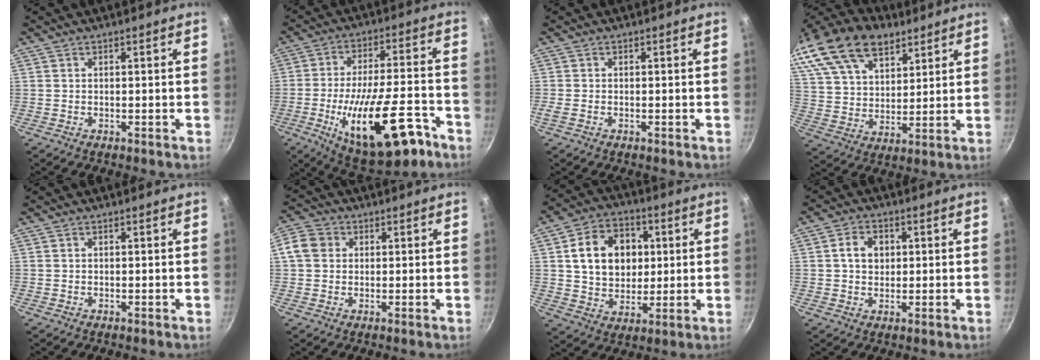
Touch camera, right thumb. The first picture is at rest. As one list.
[{"total": 21.8, "force": [-9.8, 8.4, 17.6], "torque": [-0.258, 0.041, -0.141]}, {"total": 1.2, "force": [-0.6, 0.5, 0.9], "torque": [-0.027, 0.002, -0.017]}, {"total": 26.3, "force": [16.0, 15.1, 14.4], "torque": [-0.304, 0.006, 0.288]}, {"total": 0.0}, {"total": 7.3, "force": [1.3, 6.3, 3.4], "torque": [-0.053, 0.014, 0.009]}, {"total": 15.1, "force": [2.6, 11.8, 8.9], "torque": [-0.114, 0.009, 0.043]}, {"total": 4.0, "force": [0.7, 3.2, 2.3], "torque": [-0.023, 0.003, 0.009]}]